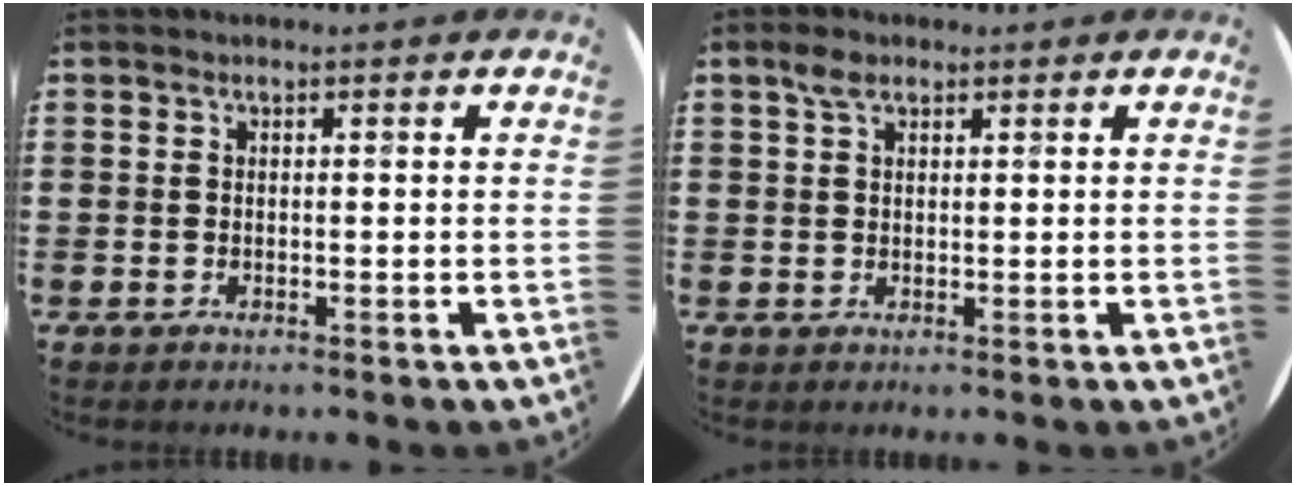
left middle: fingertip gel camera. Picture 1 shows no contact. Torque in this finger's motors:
{"motor_torque": [0.58, -0.67, -0.06, -0.02]}